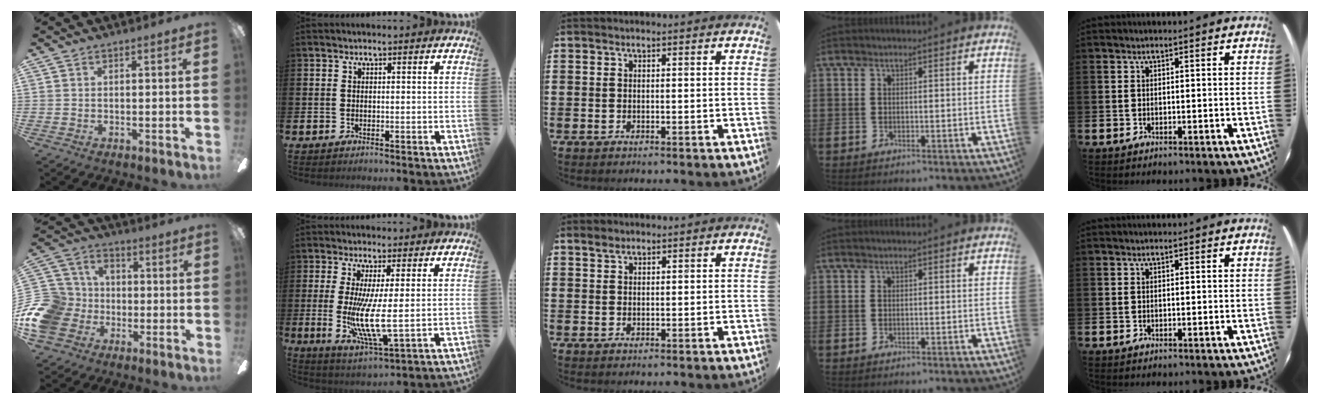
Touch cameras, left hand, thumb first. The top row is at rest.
{"thumb": {"total": 15.5, "force": [-5.3, 13.0, 6.6], "torque": [-0.142, 0.049, -0.094]}, "index": {"total": 8.0, "force": [0.7, 1.4, 7.9], "torque": [-0.132, -0.026, 0.011]}, "middle": {"total": 1.4, "force": [1.2, 0.7, 0.4], "torque": [-0.002, 0.001, 0.020]}}